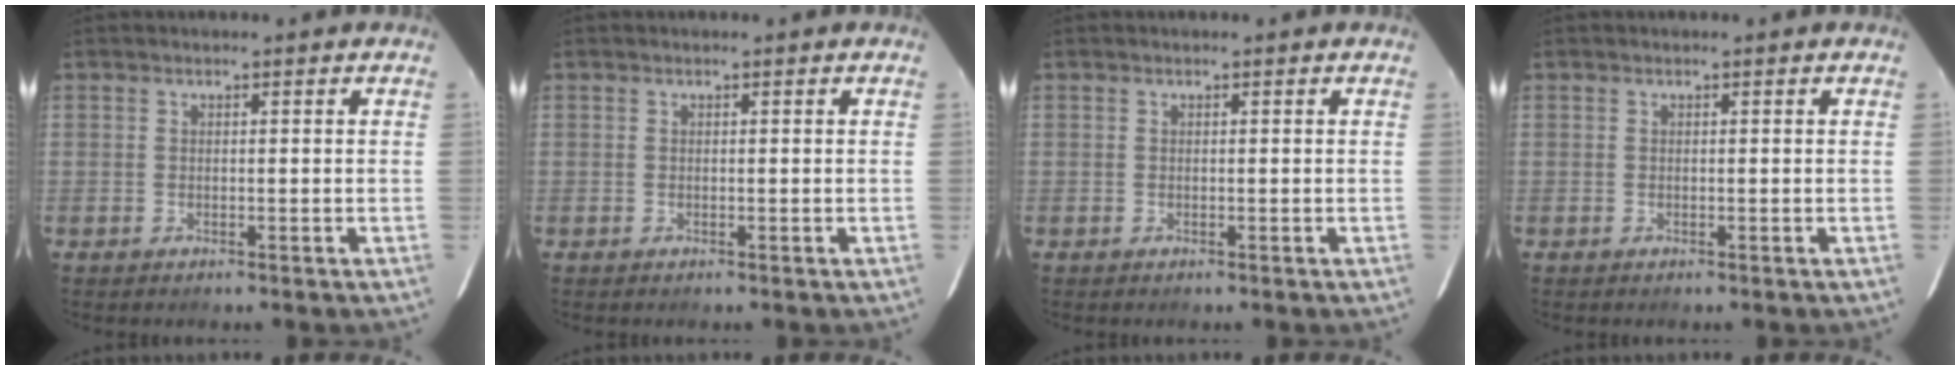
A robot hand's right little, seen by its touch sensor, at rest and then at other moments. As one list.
[{"total": 0.0}, {"total": 0.0}, {"total": 0.0}]